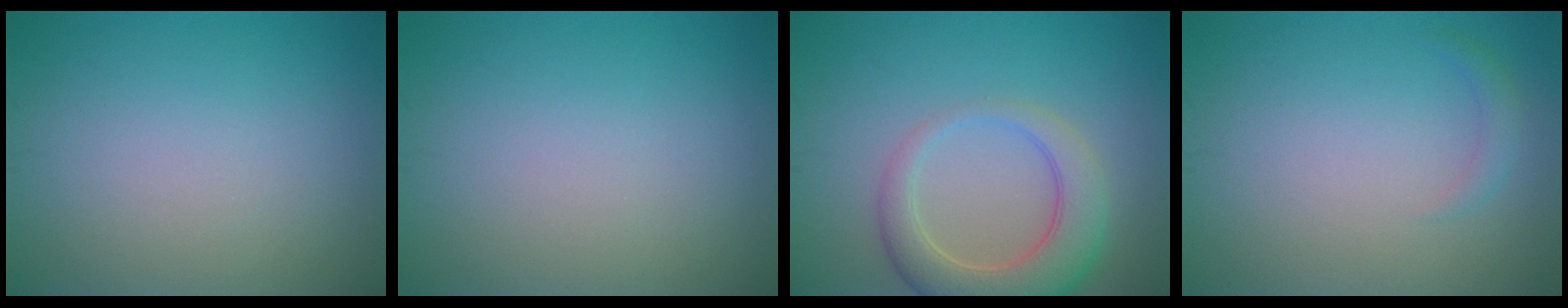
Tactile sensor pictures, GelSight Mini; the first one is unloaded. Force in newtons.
{"total": 0.0}
{"total": 5.6, "press": 5.6, "slide": 0.8}
{"total": 1.0, "press": 1.0, "slide": 0.1}